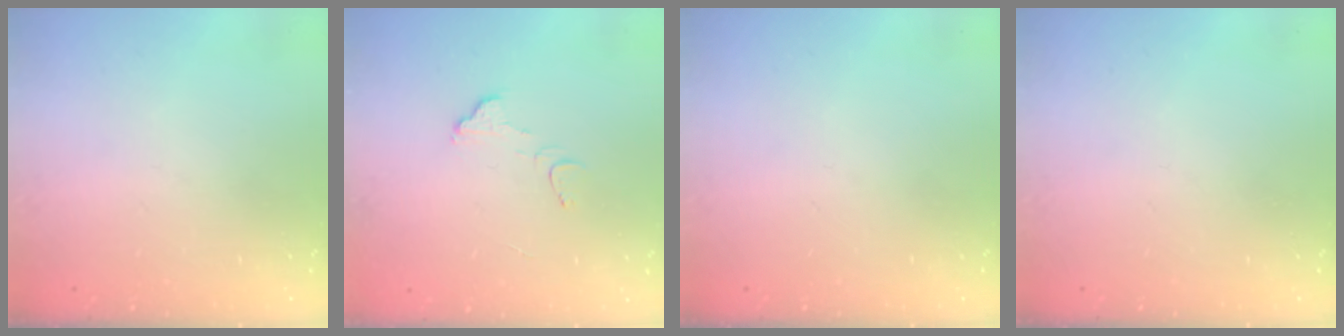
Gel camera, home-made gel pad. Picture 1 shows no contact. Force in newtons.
{"total": 3.3, "press": 3.3, "slide": 0.2}
{"total": 0.0}
{"total": 0.0}